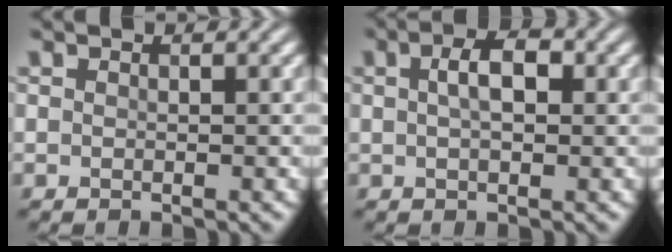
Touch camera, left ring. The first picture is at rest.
{"total": 3.3, "force": [0.7, 1.6, 2.8], "torque": [-0.049, 0.007, 0.009]}